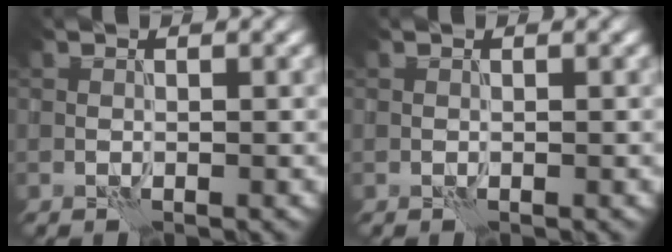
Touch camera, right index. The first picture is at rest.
{"total": 0.0}